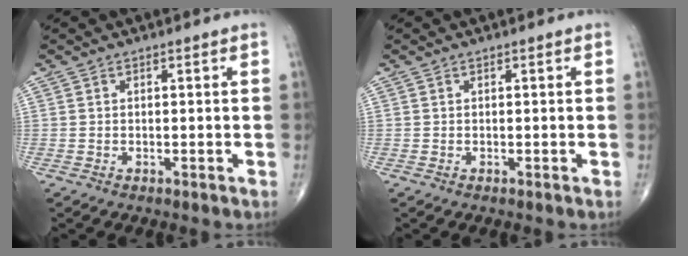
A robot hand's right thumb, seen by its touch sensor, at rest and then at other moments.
{"total": 0.0}